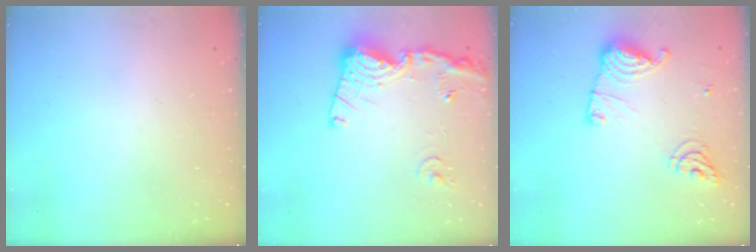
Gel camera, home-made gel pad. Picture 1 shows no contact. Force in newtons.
{"total": 15.8, "press": 15.7, "slide": 1.8}
{"total": 13.2, "press": 13.2, "slide": 1.2}